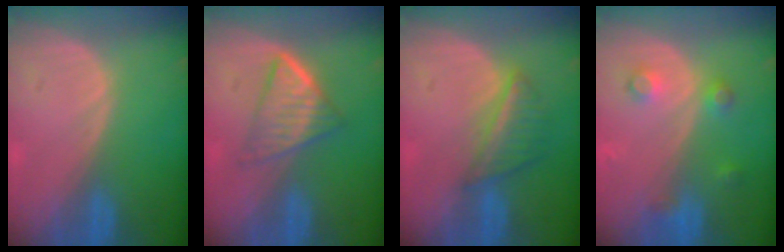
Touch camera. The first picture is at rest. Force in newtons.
{"total": 6.3, "press": 5.5, "slide": 3.1}
{"total": 5.6, "press": 5.1, "slide": 2.2}
{"total": 3.8, "press": 3.5, "slide": 1.4}